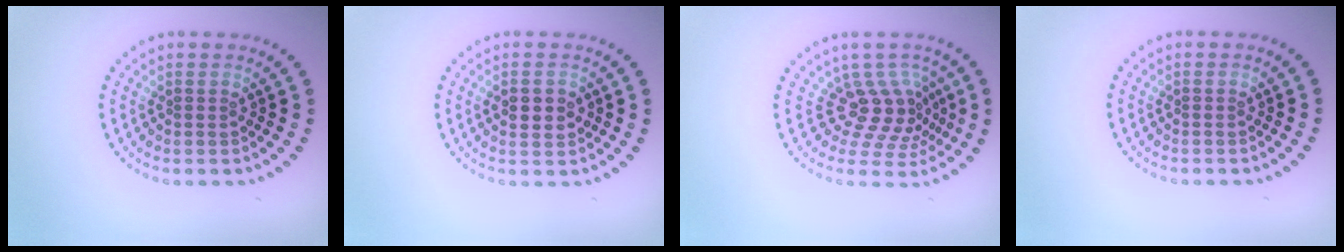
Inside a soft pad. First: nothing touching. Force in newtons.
{"total": 2.3, "press": 2.3, "slide": 0.2}
{"total": 3.7, "press": 2.6, "slide": 2.7}
{"total": 0.0}